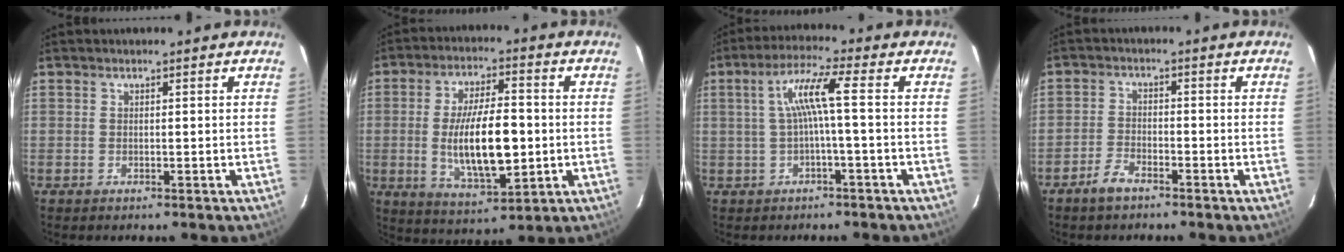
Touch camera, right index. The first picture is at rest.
{"total": 14.8, "force": [-1.5, 5.6, 13.7], "torque": [-0.253, -0.012, -0.015]}
{"total": 6.2, "force": [-0.3, -0.4, 6.2], "torque": [-0.129, 0.008, 0.003]}
{"total": 4.0, "force": [-3.1, 1.5, 1.9], "torque": [-0.054, 0.003, -0.060]}